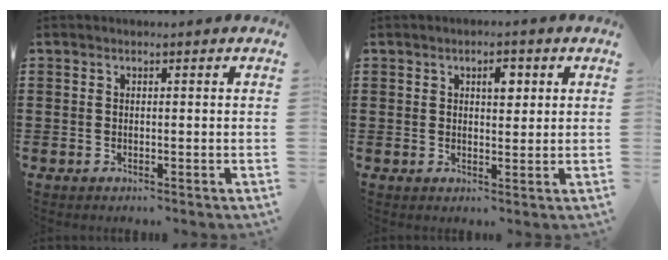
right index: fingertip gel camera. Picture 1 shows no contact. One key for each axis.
{"total": 3.0, "fx": 1.1, "fy": 1.5, "fz": 2.4, "tx": -0.027, "ty": -0.003, "tz": 0.013}